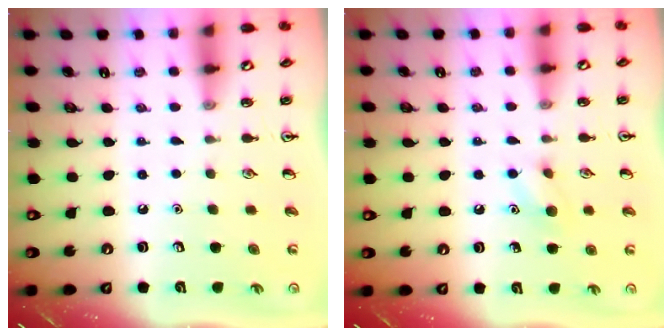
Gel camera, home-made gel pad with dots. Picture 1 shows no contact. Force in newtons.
{"total": 6.8, "press": 6.6, "slide": 1.4}